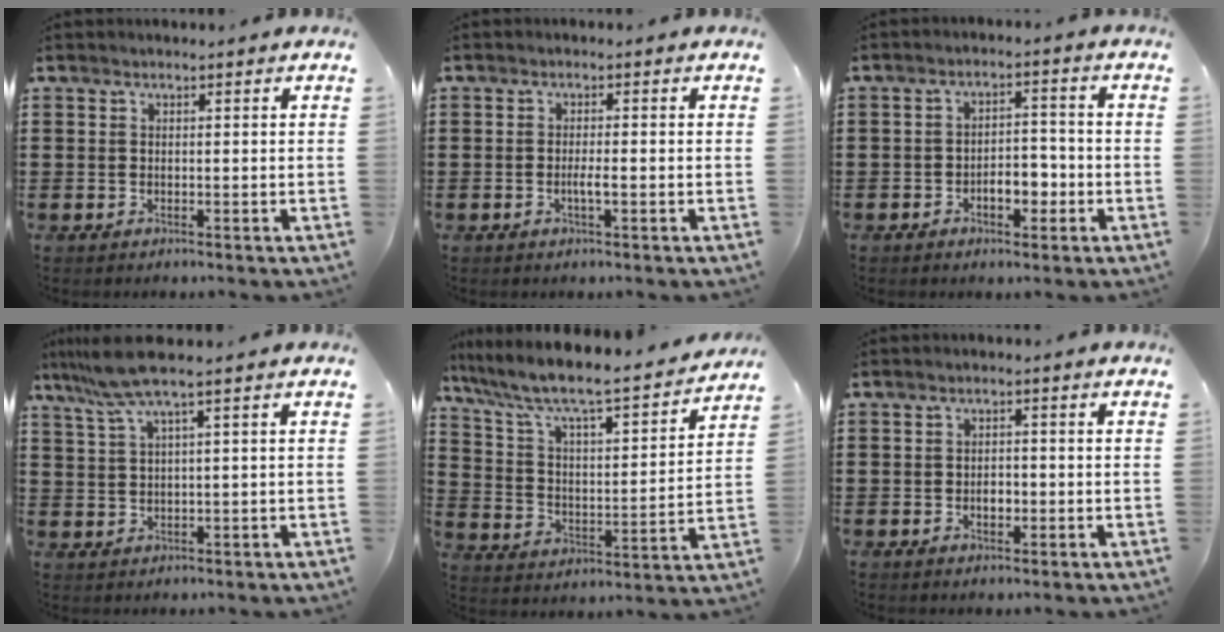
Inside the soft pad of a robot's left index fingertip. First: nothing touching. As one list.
[{"total": 2.0, "force": [-0.7, 0.3, 1.9], "torque": [-0.040, -0.004, -0.014]}, {"total": 4.6, "force": [-2.1, 2.5, 3.2], "torque": [-0.051, 0.005, -0.041]}, {"total": 5.7, "force": [3.1, 0.0, 4.8], "torque": [-0.109, -0.004, 0.054]}, {"total": 6.1, "force": [5.2, 0.8, 3.2], "torque": [-0.089, -0.048, 0.078]}, {"total": 2.0, "force": [-0.6, 1.2, 1.6], "torque": [-0.032, 0.003, -0.012]}]